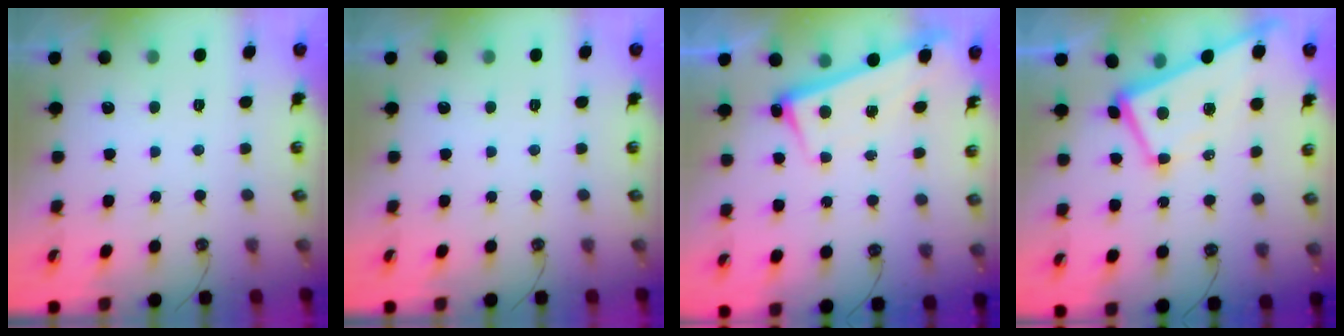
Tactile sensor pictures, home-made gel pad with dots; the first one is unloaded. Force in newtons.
{"total": 0.0}
{"total": 1.0, "press": 0.6, "slide": 0.8}
{"total": 3.1, "press": 3.0, "slide": 0.7}